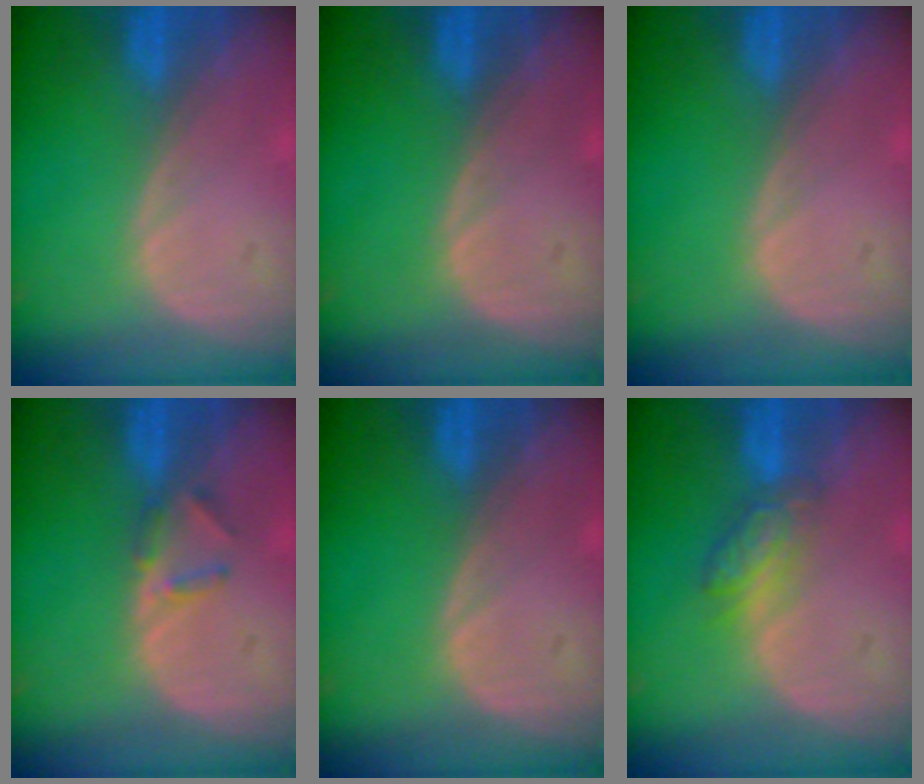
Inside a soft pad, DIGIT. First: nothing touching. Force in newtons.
{"total": 0.0}
{"total": 0.0}
{"total": 2.3, "press": 2.1, "slide": 0.9}
{"total": 0.0}
{"total": 4.2, "press": 4.2, "slide": 0.6}